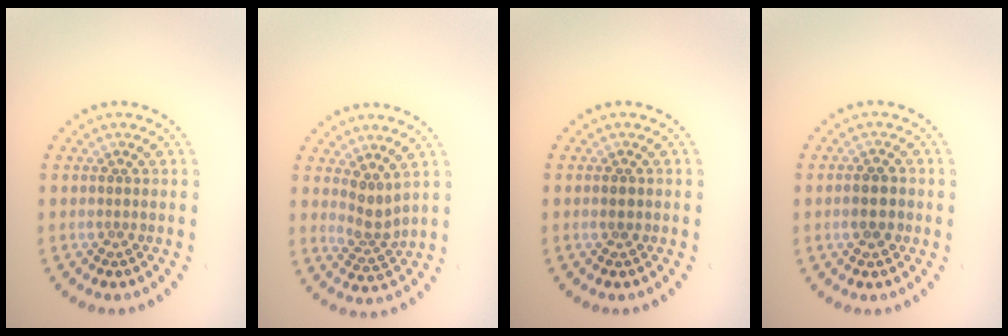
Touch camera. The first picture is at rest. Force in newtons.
{"total": 2.2, "press": 1.6, "slide": 1.6}
{"total": 0.7, "press": 0.7, "slide": 0.1}
{"total": 2.3, "press": 2.3, "slide": 0.4}